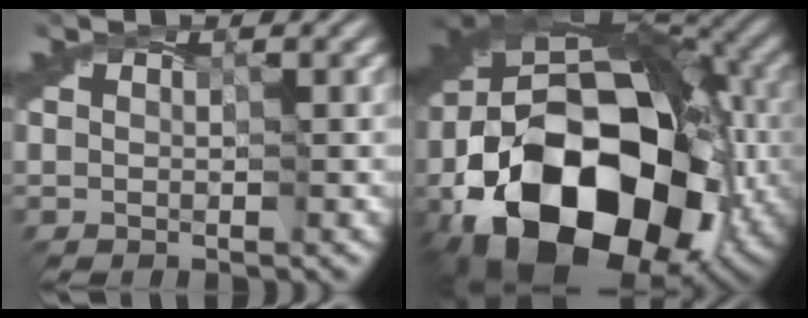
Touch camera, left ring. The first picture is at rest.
{"total": 20.6, "force": [-7.1, 12.8, 14.5], "torque": [-0.269, -0.016, -0.110]}